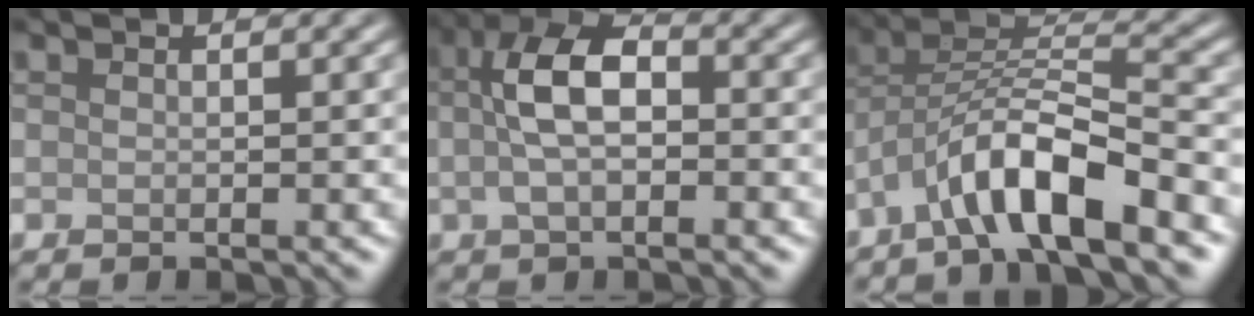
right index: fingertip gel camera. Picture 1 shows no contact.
{"total": 5.6, "force": [-0.1, 2.8, 4.9], "torque": [-0.097, 0.011, -0.009]}
{"total": 7.5, "force": [-4.6, 1.6, 5.8], "torque": [-0.103, 0.015, -0.086]}